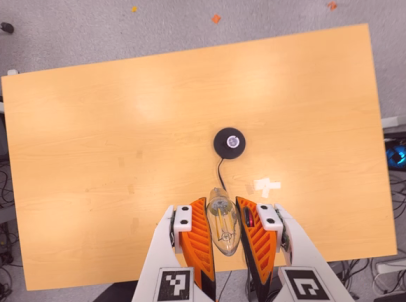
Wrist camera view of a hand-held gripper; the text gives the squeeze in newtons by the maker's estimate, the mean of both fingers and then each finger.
{"total": 18.2, "left": 19.7, "right": 16.8}